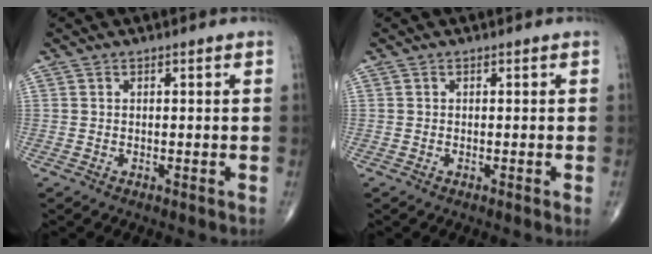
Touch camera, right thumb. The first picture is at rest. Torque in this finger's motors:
{"motor_torque": [-0.05, -0.11, 0.36, -0.08, 0.05]}